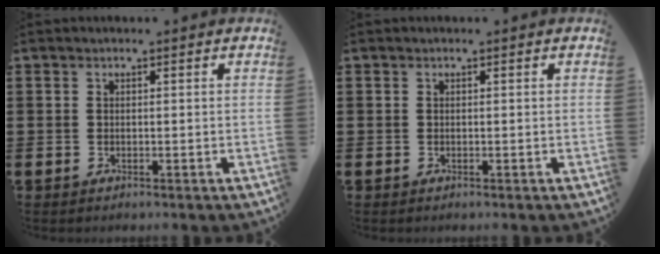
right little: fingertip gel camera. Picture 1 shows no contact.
{"total": 0.0}